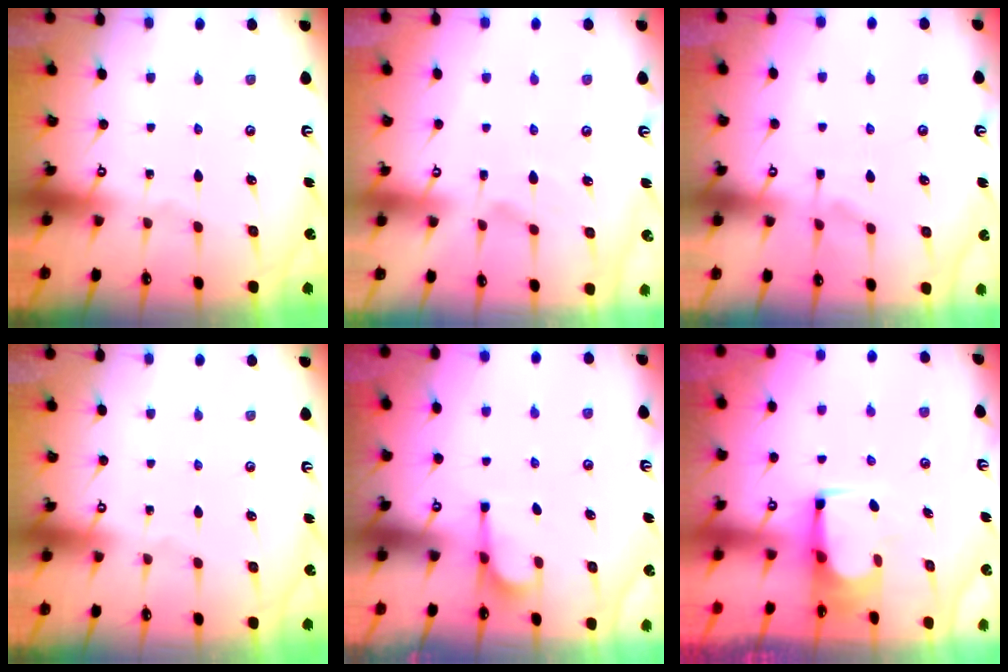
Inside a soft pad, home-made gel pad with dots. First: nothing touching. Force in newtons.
{"total": 2.2, "press": 1.9, "slide": 1.1}
{"total": 1.0, "press": 0.6, "slide": 0.8}
{"total": 0.0}
{"total": 2.2, "press": 2.0, "slide": 0.9}
{"total": 2.9, "press": 2.9, "slide": 0.2}